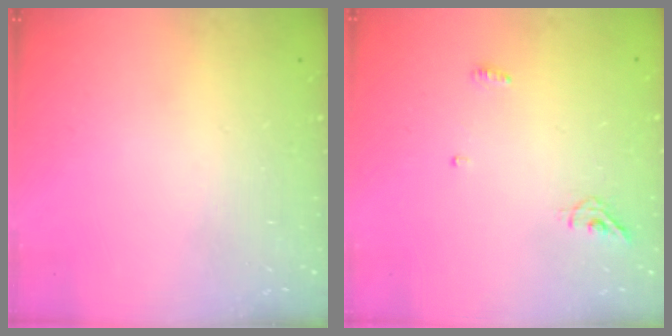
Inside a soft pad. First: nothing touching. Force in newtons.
{"total": 4.9, "press": 4.8, "slide": 1.0}